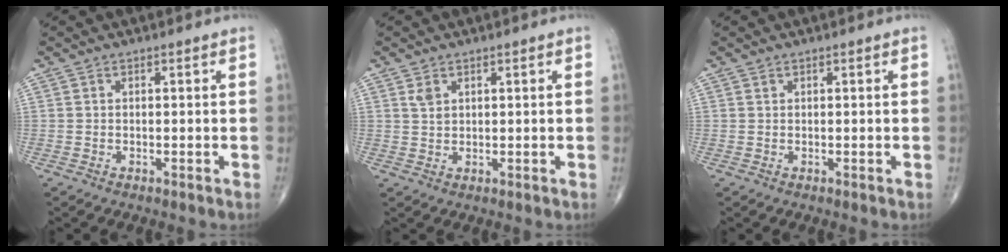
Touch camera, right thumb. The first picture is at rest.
{"total": 1.9, "force": [1.0, 1.2, 1.1], "torque": [-0.015, -0.002, 0.024]}
{"total": 0.0}